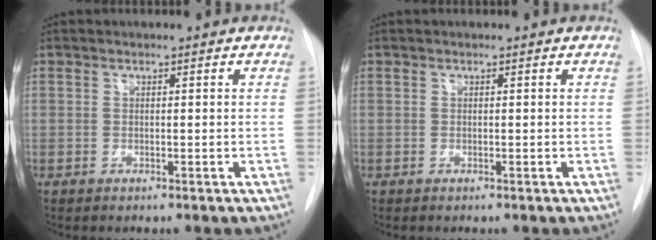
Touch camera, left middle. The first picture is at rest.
{"total": 0.0}